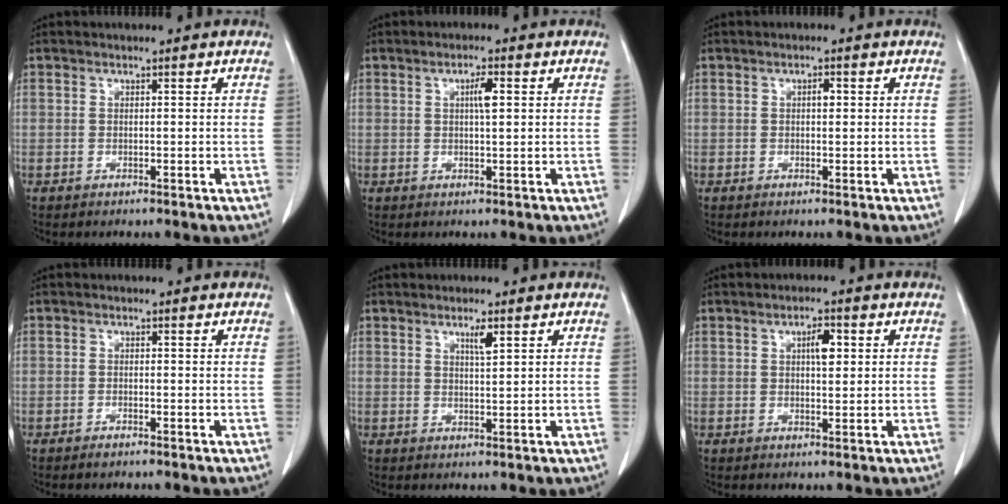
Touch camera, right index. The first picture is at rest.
{"total": 2.7, "force": [0.7, 0.4, 2.5], "torque": [-0.046, 0.003, 0.013]}
{"total": 1.2, "force": [0.2, 0.5, 1.0], "torque": [-0.015, 0.003, 0.003]}
{"total": 0.9, "force": [-0.7, 0.2, 0.4], "torque": [-0.010, 0.000, -0.007]}
{"total": 2.3, "force": [1.2, 0.2, 1.9], "torque": [-0.035, -0.003, 0.023]}
{"total": 3.2, "force": [0.9, 1.1, 2.9], "torque": [-0.048, 0.005, 0.015]}